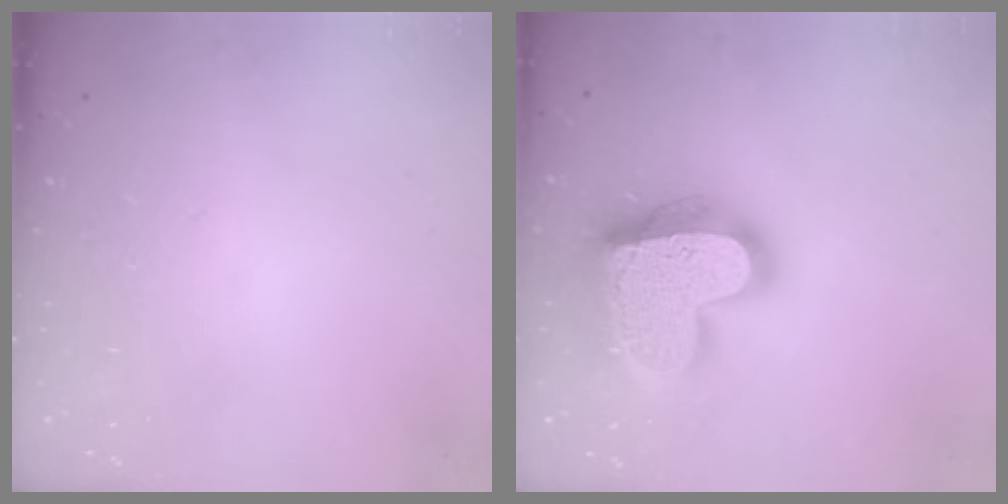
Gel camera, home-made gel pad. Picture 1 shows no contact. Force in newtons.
{"total": 24.6, "press": 24.5, "slide": 1.9}